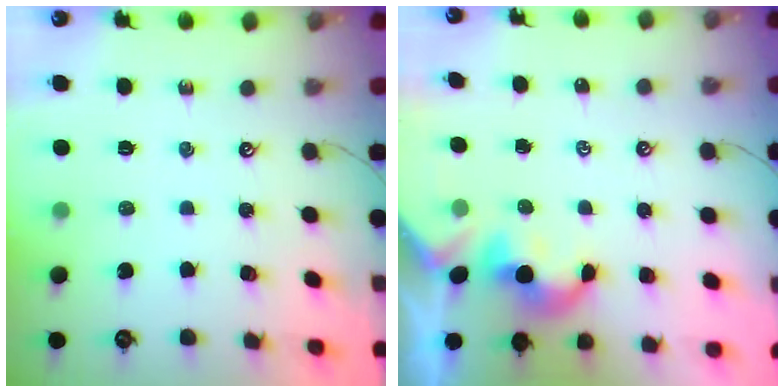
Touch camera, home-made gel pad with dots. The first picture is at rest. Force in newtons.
{"total": 1.9, "press": 1.9, "slide": 0.2}